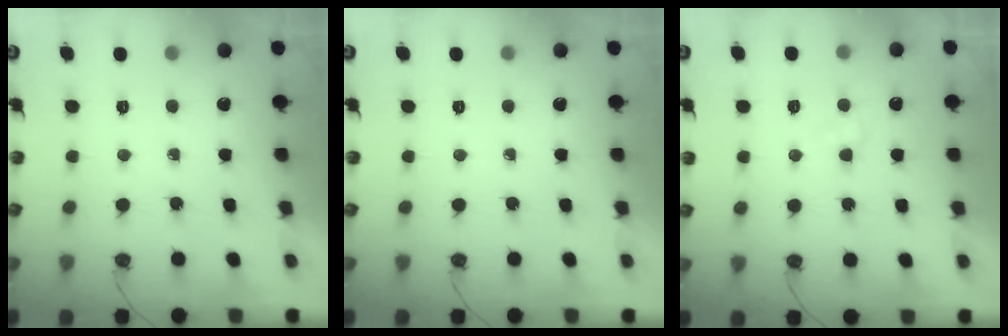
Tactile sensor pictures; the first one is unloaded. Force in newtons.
{"total": 0.0}
{"total": 3.2, "press": 3.2, "slide": 0.4}